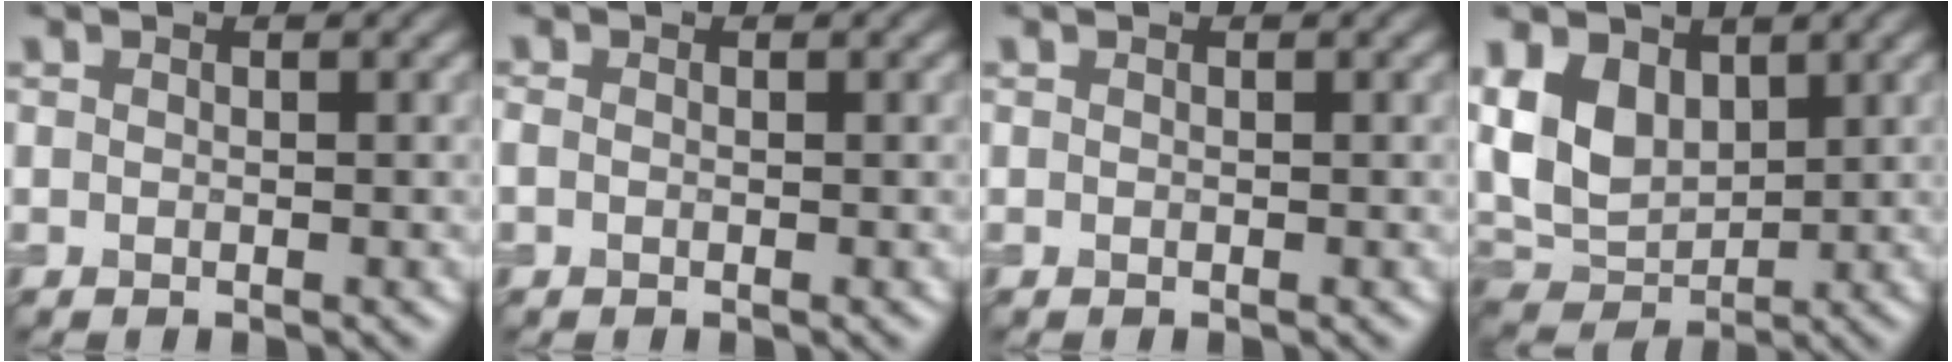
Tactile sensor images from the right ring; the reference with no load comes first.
{"total": 0.7, "force": [-0.3, 0.5, 0.4], "torque": [-0.013, -0.002, -0.008]}
{"total": 0.0}
{"total": 7.3, "force": [2.2, 5.0, 4.8], "torque": [-0.116, -0.002, 0.035]}